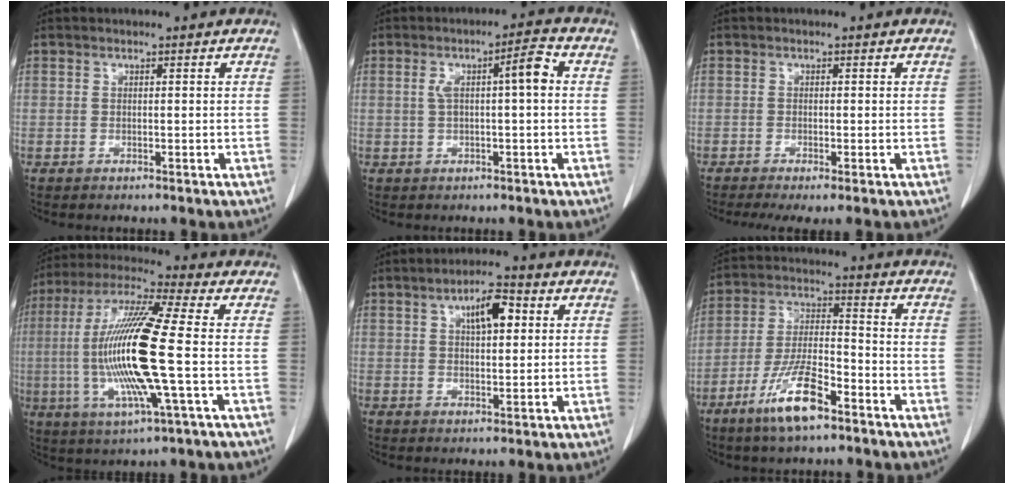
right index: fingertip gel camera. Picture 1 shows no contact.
{"total": 5.6, "force": [0.8, 0.6, 5.5], "torque": [-0.094, 0.020, 0.012]}
{"total": 3.8, "force": [-2.6, 0.6, 2.7], "torque": [-0.045, -0.012, -0.042]}
{"total": 17.5, "force": [-1.8, 0.6, 17.4], "torque": [-0.362, -0.005, -0.042]}
{"total": 6.2, "force": [2.2, 2.1, 5.4], "torque": [-0.089, 0.009, 0.036]}
{"total": 10.7, "force": [-6.6, 2.2, 8.1], "torque": [-0.162, -0.011, -0.123]}